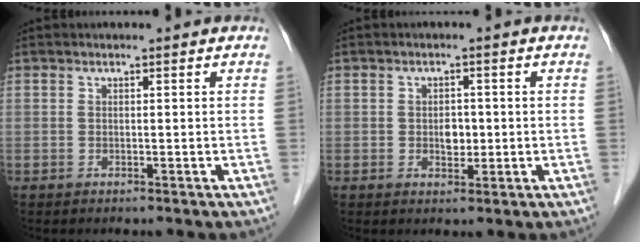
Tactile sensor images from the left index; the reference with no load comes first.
{"total": 2.5, "force": [-0.2, 1.6, 1.8], "torque": [-0.028, 0.002, -0.001]}